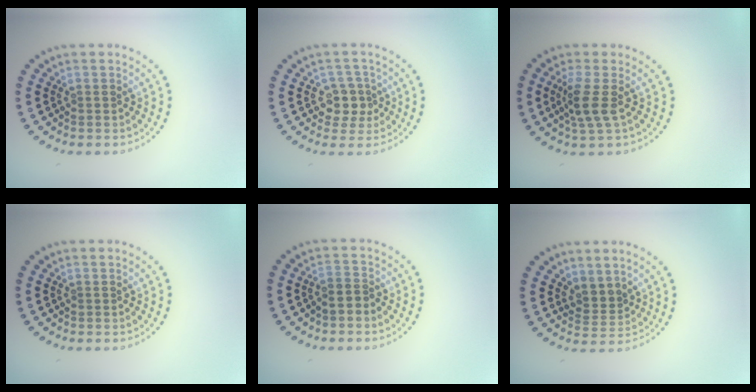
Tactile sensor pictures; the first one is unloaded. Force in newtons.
{"total": 2.5, "press": 2.2, "slide": 1.1}
{"total": 2.7, "press": 2.1, "slide": 1.7}
{"total": 0.0}
{"total": 1.2, "press": 0.9, "slide": 0.8}
{"total": 2.0, "press": 1.3, "slide": 1.6}